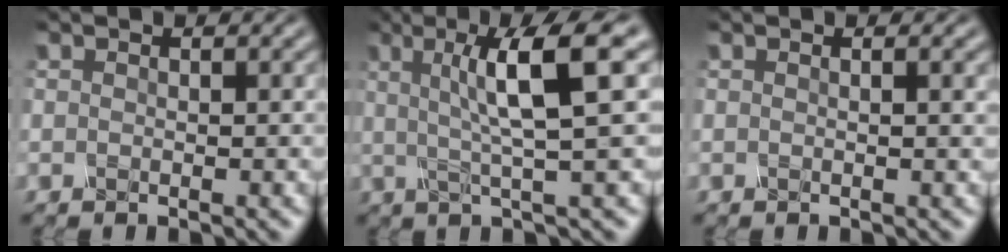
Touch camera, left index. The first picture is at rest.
{"total": 7.3, "force": [1.9, 1.2, 6.9], "torque": [-0.107, 0.014, 0.030]}
{"total": 1.4, "force": [0.2, 0.5, 1.3], "torque": [-0.012, 0.004, -0.004]}